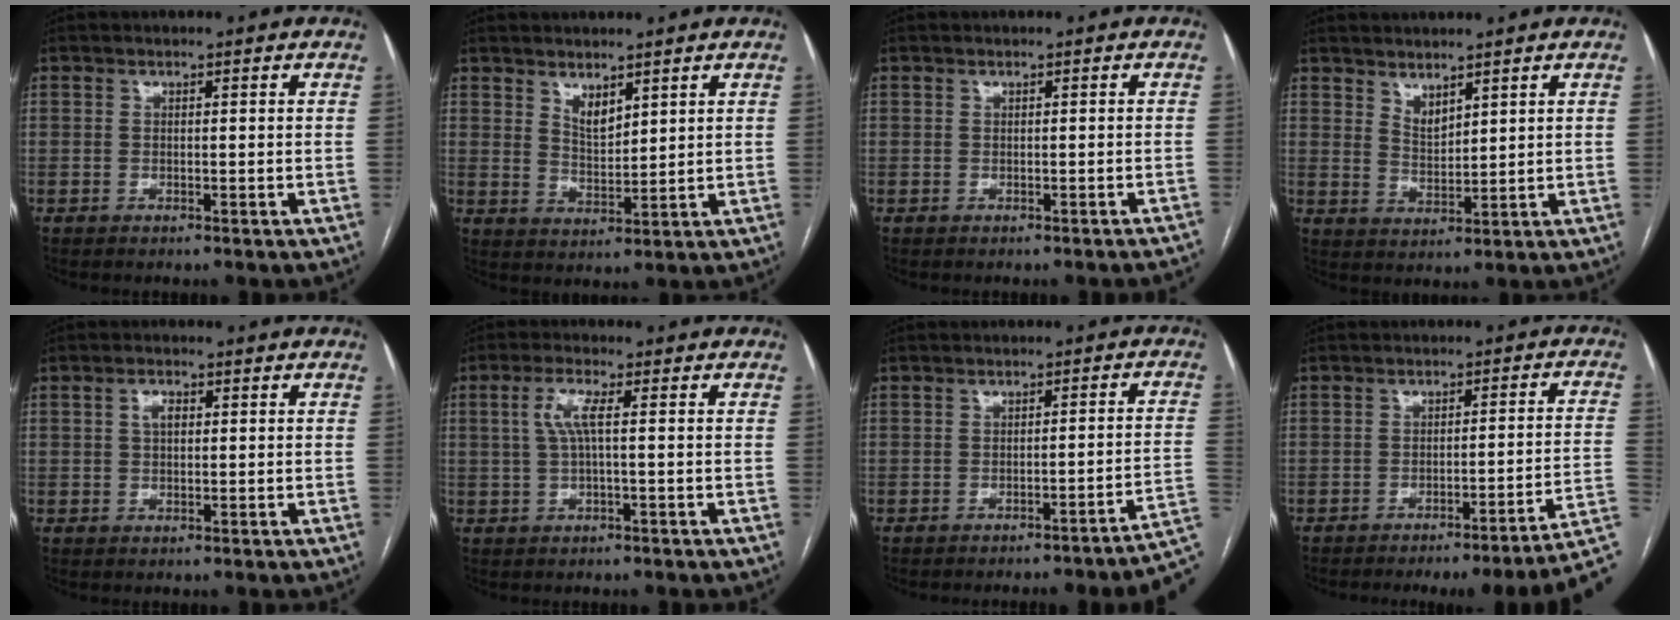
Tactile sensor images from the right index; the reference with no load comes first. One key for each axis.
{"total": 3.6, "fx": 2.6, "fy": 1.3, "fz": 2.2, "tx": -0.042, "ty": -0.011, "tz": 0.055}
{"total": 2.5, "fx": -2.4, "fy": -0.3, "fz": 0.6, "tx": -0.002, "ty": -0.001, "tz": -0.022}
{"total": 3.2, "fx": 2.6, "fy": 1.1, "fz": 1.6, "tx": -0.031, "ty": -0.010, "tz": 0.059}
{"total": 2.1, "fx": 0.6, "fy": 1.2, "fz": 1.6, "tx": -0.032, "ty": 0.006, "tz": 0.010}
{"total": 3.8, "fx": 0.7, "fy": 0.5, "fz": 3.7, "tx": -0.081, "ty": 0.011, "tz": 0.014}
{"total": 8.9, "fx": -6.7, "fy": -0.3, "fz": 5.7, "tx": -0.040, "ty": 0.013, "tz": -0.077}
{"total": 12.0, "fx": -7.3, "fy": -0.9, "fz": 9.5, "tx": -0.080, "ty": 0.020, "tz": -0.097}